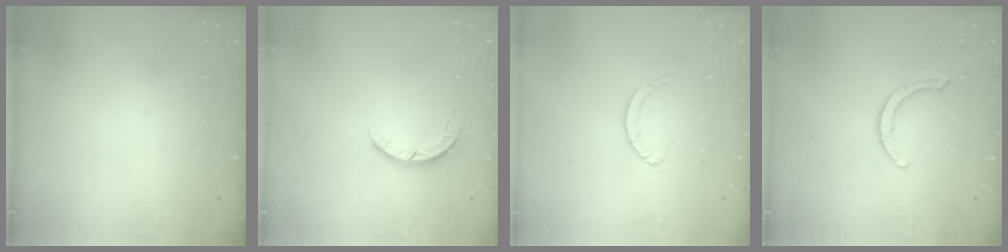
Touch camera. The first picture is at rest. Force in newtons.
{"total": 2.7, "press": 2.7, "slide": 0.4}
{"total": 1.1, "press": 1.1, "slide": 0.1}
{"total": 3.1, "press": 3.1, "slide": 0.1}